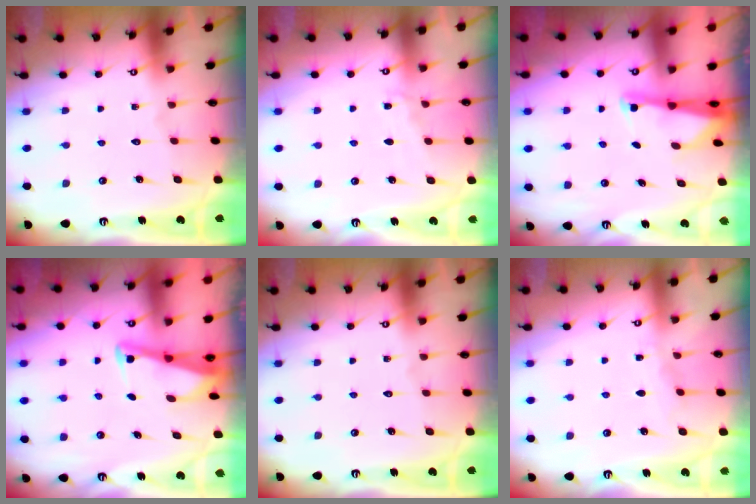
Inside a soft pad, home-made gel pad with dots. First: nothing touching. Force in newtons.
{"total": 3.7, "press": 3.7, "slide": 0.5}
{"total": 2.9, "press": 2.8, "slide": 0.5}
{"total": 2.7, "press": 2.7, "slide": 0.3}
{"total": 0.0}
{"total": 3.7, "press": 3.6, "slide": 0.5}